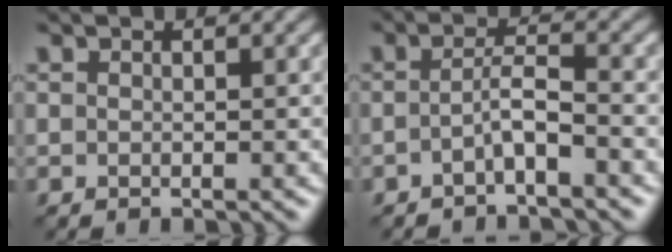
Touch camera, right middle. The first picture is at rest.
{"total": 2.2, "force": [-1.1, 0.2, 1.9], "torque": [-0.037, 0.008, -0.024]}